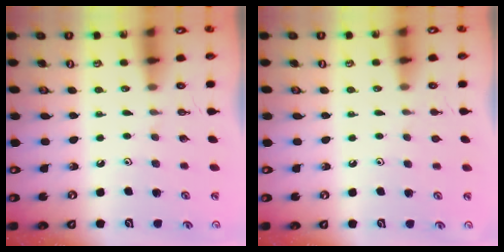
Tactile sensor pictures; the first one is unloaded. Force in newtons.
{"total": 0.8, "press": 0.7, "slide": 0.3}